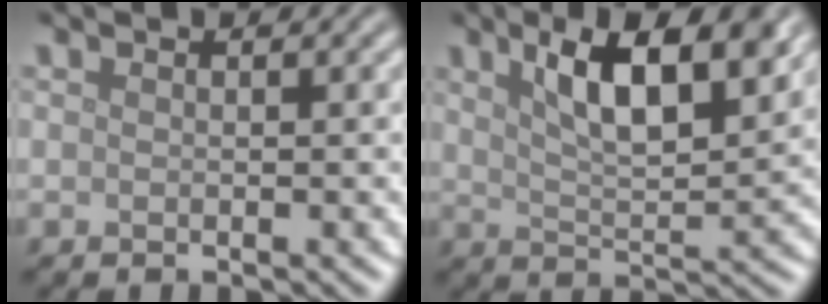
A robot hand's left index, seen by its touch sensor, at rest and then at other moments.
{"total": 8.0, "force": [3.9, 2.6, 6.4], "torque": [-0.105, 0.005, 0.063]}